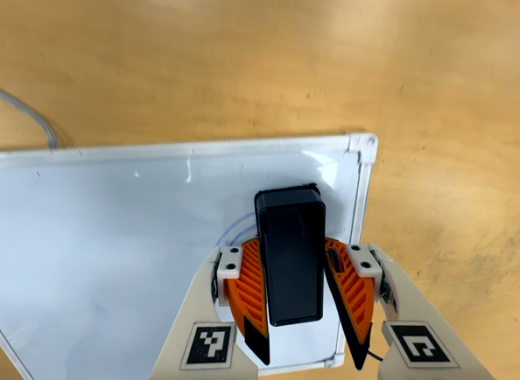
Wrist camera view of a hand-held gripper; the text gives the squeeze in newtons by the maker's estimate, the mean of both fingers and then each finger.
{"total": 13.0, "left": 15.6, "right": 10.4}